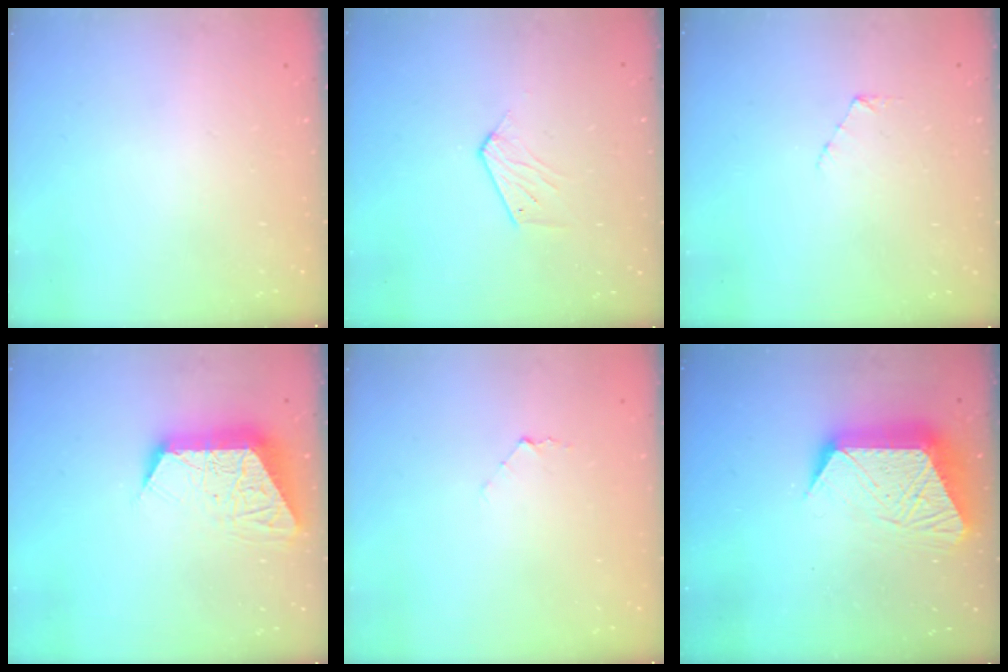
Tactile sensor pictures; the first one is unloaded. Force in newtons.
{"total": 4.9, "press": 4.9, "slide": 0.3}
{"total": 3.2, "press": 3.2, "slide": 0.1}
{"total": 12.2, "press": 12.1, "slide": 1.2}
{"total": 3.9, "press": 3.8, "slide": 0.3}
{"total": 15.5, "press": 15.5, "slide": 1.1}